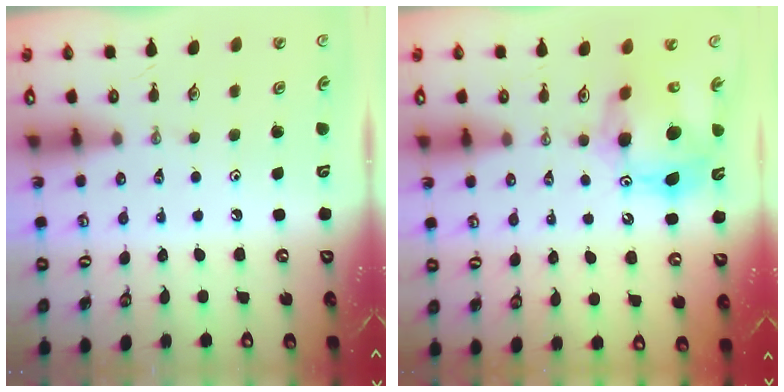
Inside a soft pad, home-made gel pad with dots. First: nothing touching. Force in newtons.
{"total": 13.2, "press": 13.2, "slide": 1.1}